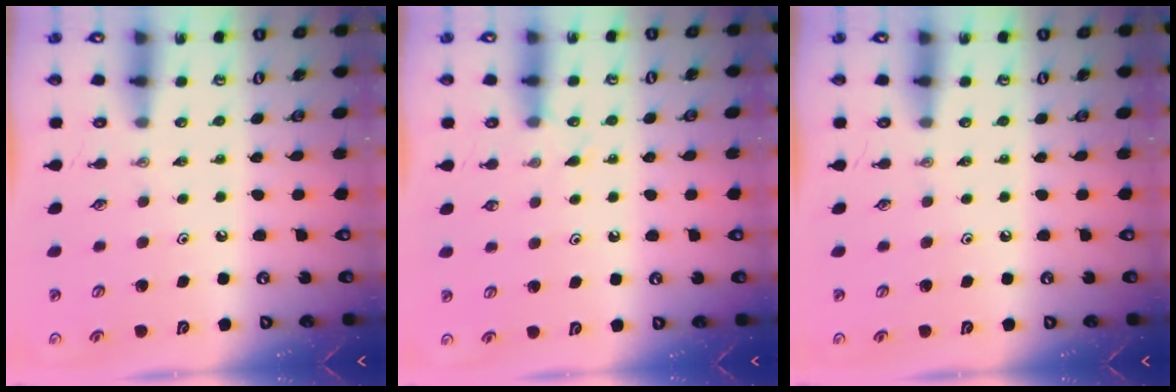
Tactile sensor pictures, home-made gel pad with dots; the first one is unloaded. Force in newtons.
{"total": 4.2, "press": 4.2, "slide": 0.5}
{"total": 0.0}